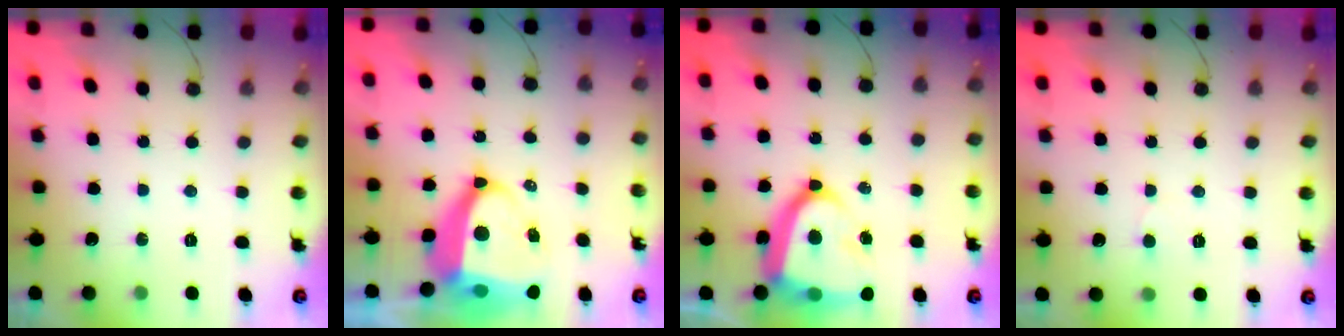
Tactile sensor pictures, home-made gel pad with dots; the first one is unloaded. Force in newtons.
{"total": 13.7, "press": 13.6, "slide": 1.4}
{"total": 17.3, "press": 17.2, "slide": 1.6}
{"total": 4.7, "press": 4.7, "slide": 0.6}